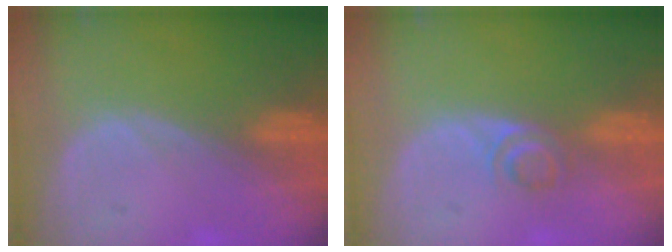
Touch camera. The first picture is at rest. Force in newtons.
{"total": 2.8, "press": 2.7, "slide": 1.0}